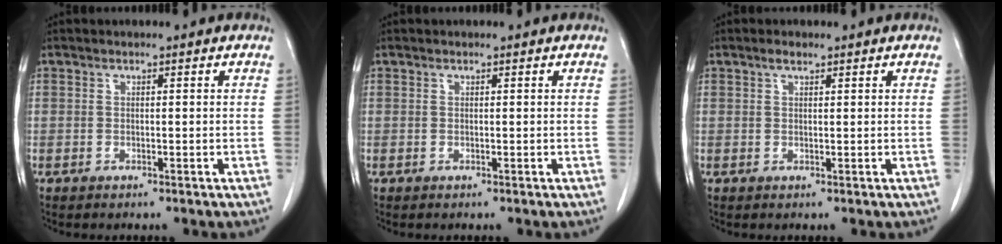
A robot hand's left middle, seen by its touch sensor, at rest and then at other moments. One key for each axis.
{"total": 0.0}
{"total": 1.3, "fx": 0.9, "fy": 0.4, "fz": 0.8, "tx": -0.018, "ty": 0.003, "tz": 0.018}